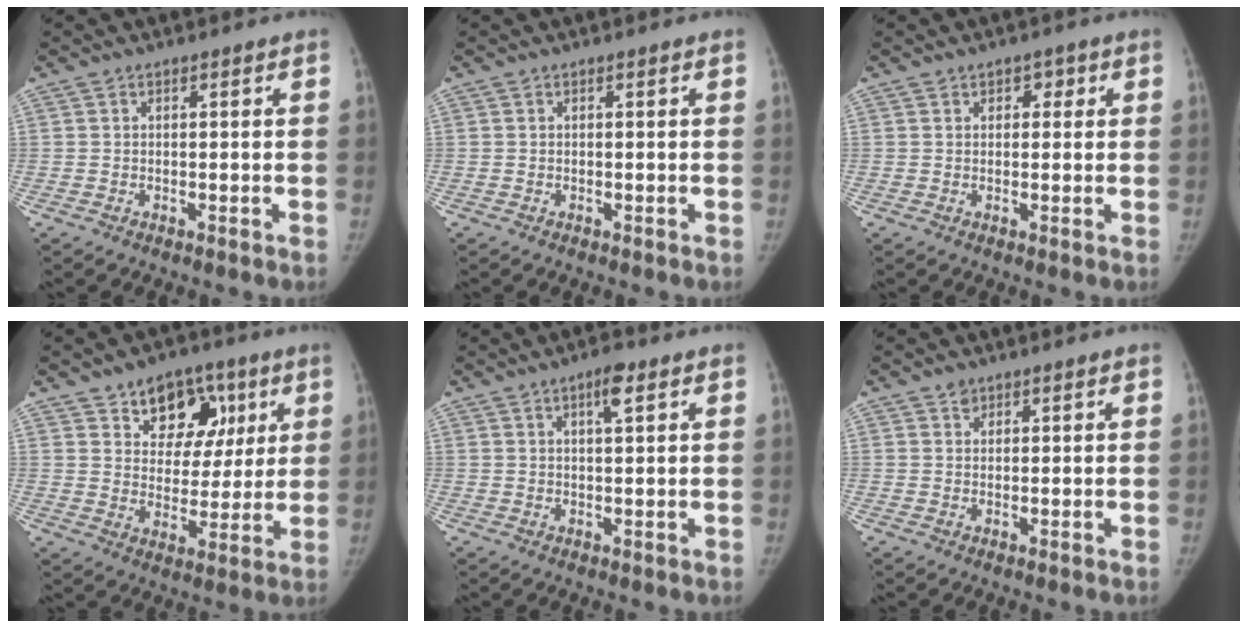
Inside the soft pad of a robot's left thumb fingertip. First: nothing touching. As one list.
[{"total": 0.0}, {"total": 2.1, "force": [0.9, 1.6, 0.9], "torque": [0.014, -0.006, 0.007]}, {"total": 13.2, "force": [6.9, 9.3, 6.3], "torque": [-0.030, -0.029, 0.104]}, {"total": 3.5, "force": [1.8, 0.9, 2.8], "torque": [-0.037, -0.009, 0.028]}, {"total": 1.8, "force": [1.2, 1.2, 0.4], "torque": [0.007, -0.007, 0.018]}]